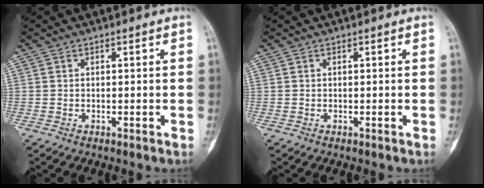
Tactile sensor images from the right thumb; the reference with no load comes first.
{"total": 0.0}